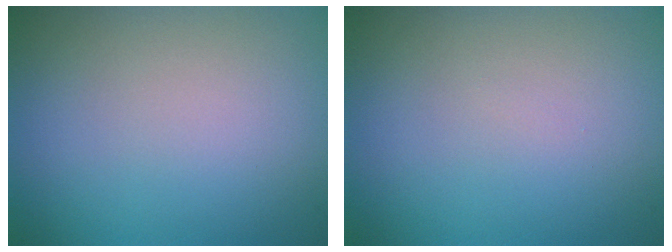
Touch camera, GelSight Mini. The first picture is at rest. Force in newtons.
{"total": 0.0}